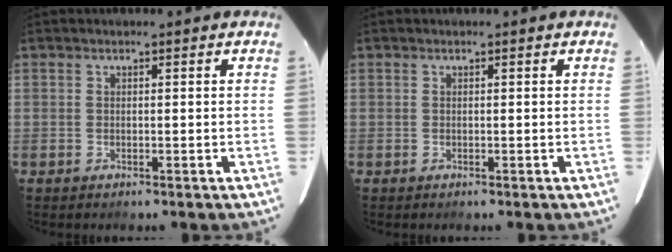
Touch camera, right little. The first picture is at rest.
{"total": 0.0}